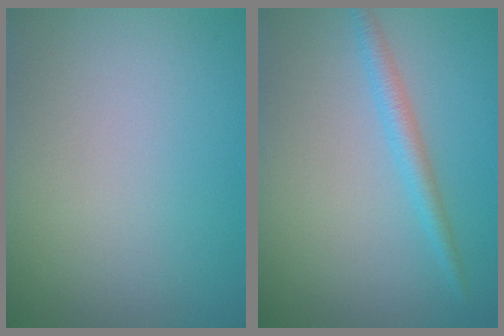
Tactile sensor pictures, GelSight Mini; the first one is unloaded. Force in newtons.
{"total": 2.0, "press": 2.0, "slide": 0.1}